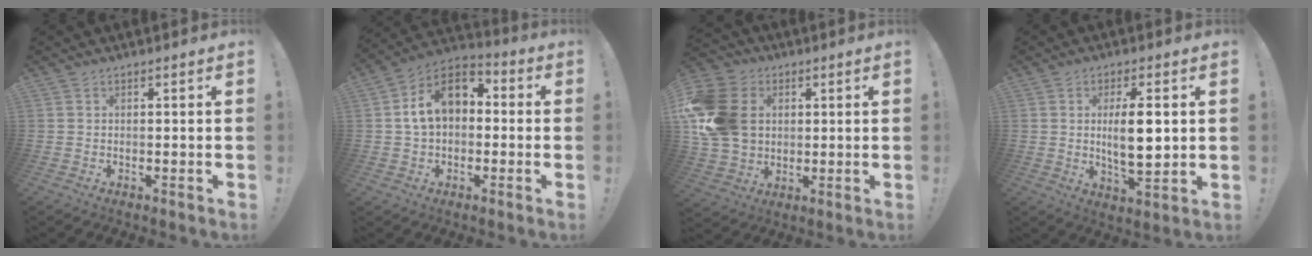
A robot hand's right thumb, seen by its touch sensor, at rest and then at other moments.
{"total": 13.9, "force": [2.9, 9.6, 9.7], "torque": [-0.143, 0.013, 0.057]}
{"total": 19.0, "force": [2.3, 15.3, 10.9], "torque": [-0.199, 0.001, 0.051]}
{"total": 10.4, "force": [1.4, 3.5, 9.7], "torque": [-0.165, -0.012, 0.016]}